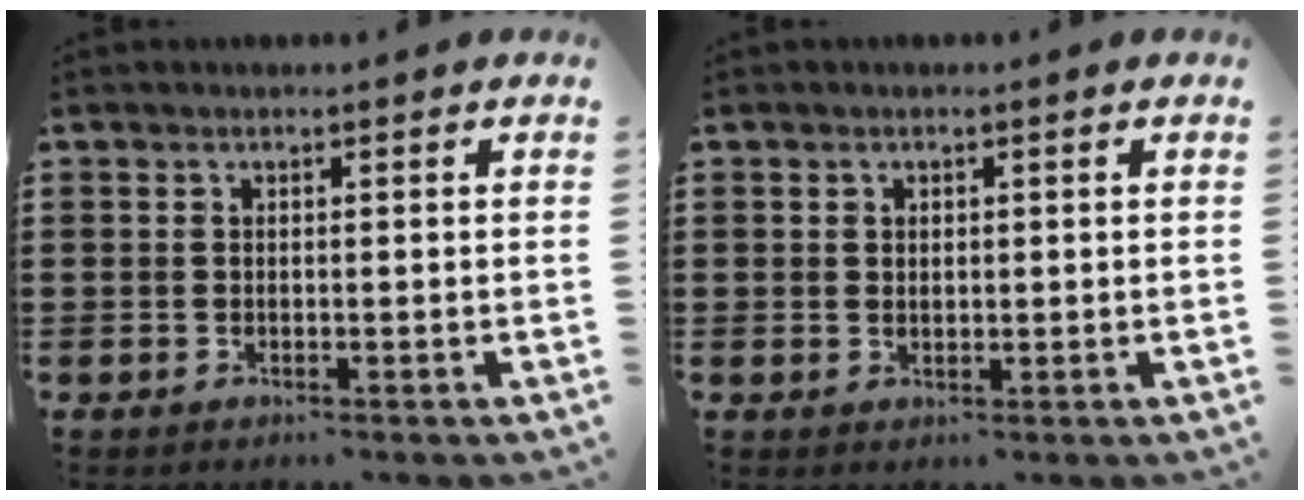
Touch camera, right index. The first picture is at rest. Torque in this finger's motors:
{"motor_torque": [-0.25, 0.31, -0.02, -0.01]}